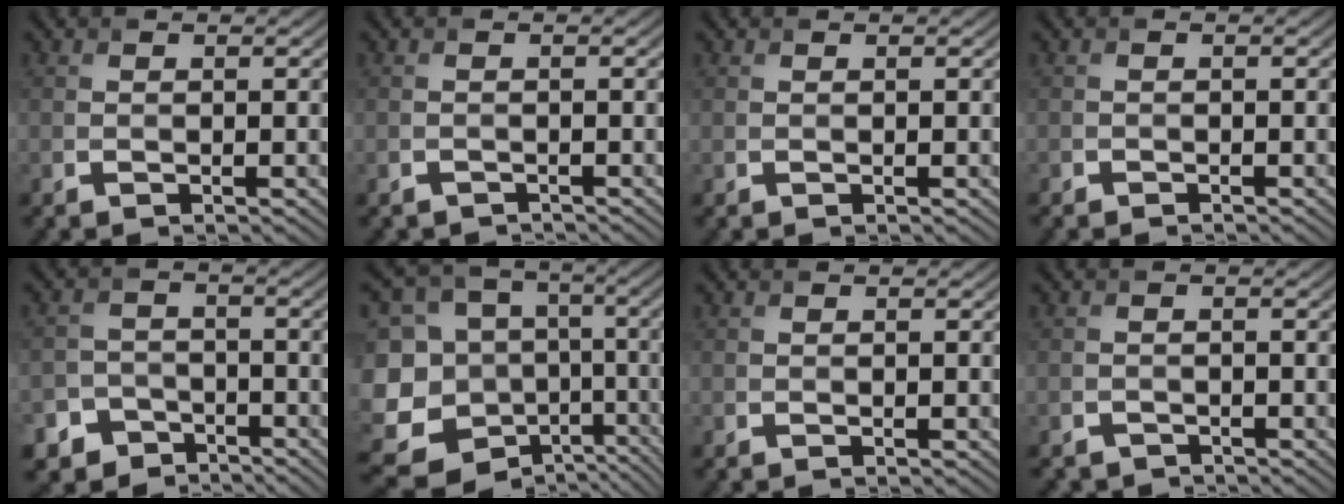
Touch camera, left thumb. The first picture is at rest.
{"total": 0.9, "force": [-0.9, 0.3, 0.0], "torque": [-0.002, -0.005, -0.018]}
{"total": 0.0}
{"total": 0.6, "force": [-0.6, 0.2, -0.1], "torque": [0.003, -0.003, -0.012]}
{"total": 5.7, "force": [-4.2, 3.8, 1.0], "torque": [-0.012, -0.004, -0.077]}
{"total": 18.8, "force": [-8.2, 14.9, 8.0], "torque": [-0.240, -0.029, -0.104]}
{"total": 0.0}
{"total": 1.3, "force": [-1.2, 0.6, 0.0], "torque": [-0.001, -0.003, -0.025]}